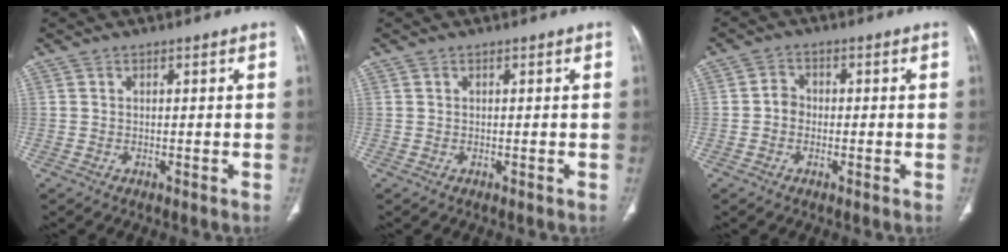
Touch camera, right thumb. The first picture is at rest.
{"total": 0.0}
{"total": 2.8, "force": [-0.5, 2.5, 1.3], "torque": [-0.011, 0.011, -0.015]}